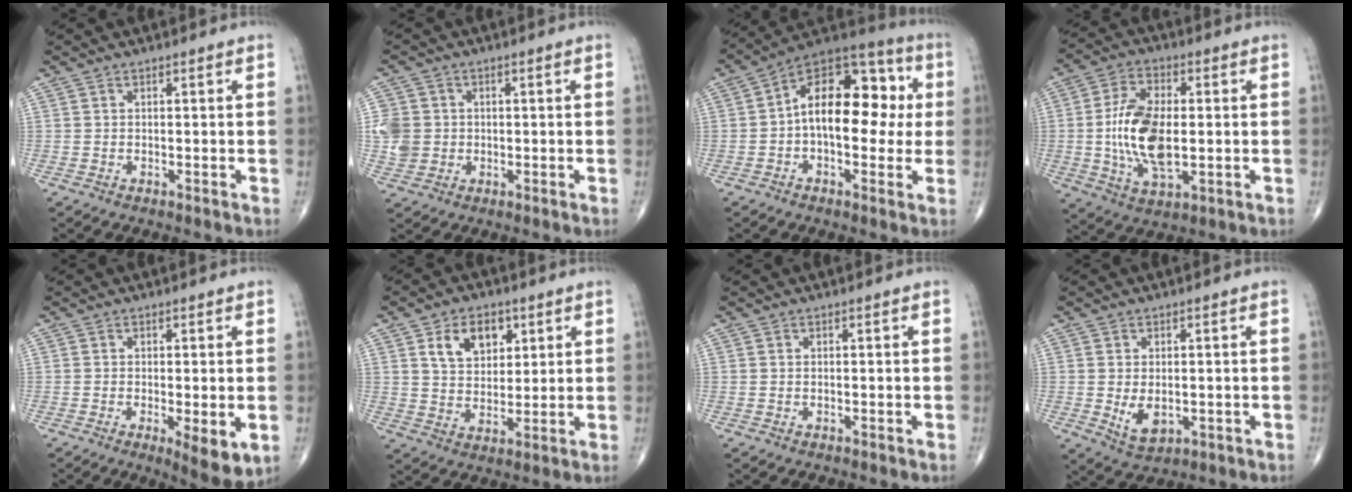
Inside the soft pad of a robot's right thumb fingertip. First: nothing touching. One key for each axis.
{"total": 6.4, "fx": 0.0, "fy": 5.9, "fz": 2.5, "tx": -0.041, "ty": 0.005, "tz": 0.004}
{"total": 18.2, "fx": 0.7, "fy": 10.4, "fz": 15.0, "tx": -0.189, "ty": 0.042, "tz": 0.001}
{"total": 14.1, "fx": -0.6, "fy": 7.1, "fz": 12.1, "tx": -0.230, "ty": -0.002, "tz": -0.010}
{"total": 6.4, "fx": -1.5, "fy": 1.9, "fz": 5.9, "tx": -0.088, "ty": -0.020, "tz": -0.021}
{"total": 9.1, "fx": 3.9, "fy": 6.1, "fz": 5.5, "tx": -0.062, "ty": -0.018, "tz": 0.070}
{"total": 0.0}
{"total": 5.1, "fx": -0.5, "fy": 3.1, "fz": 3.9, "tx": -0.061, "ty": -0.012, "tz": 0.003}